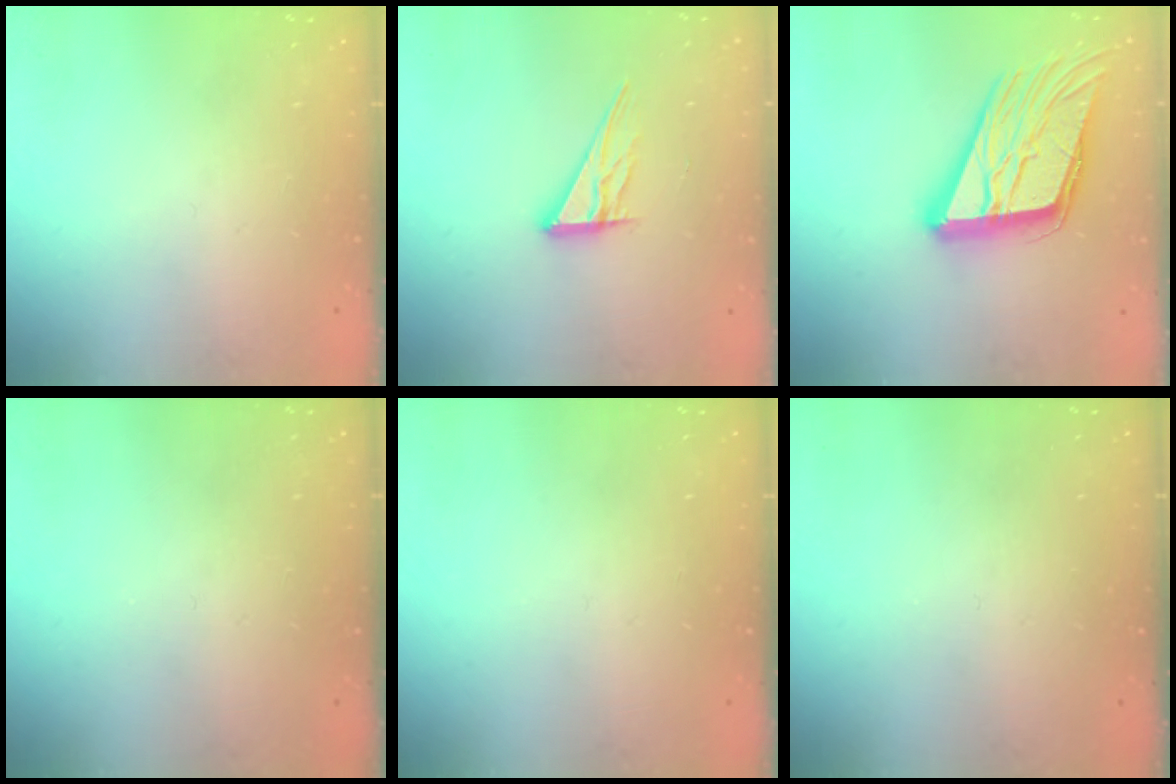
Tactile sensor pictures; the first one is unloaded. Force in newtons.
{"total": 10.2, "press": 10.1, "slide": 0.9}
{"total": 19.2, "press": 19.0, "slide": 2.8}
{"total": 0.0}
{"total": 0.0}
{"total": 0.0}